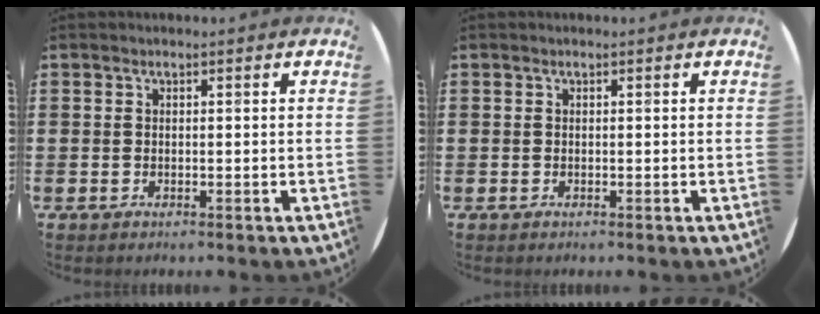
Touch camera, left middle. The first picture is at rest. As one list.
[{"total": 0.0}]